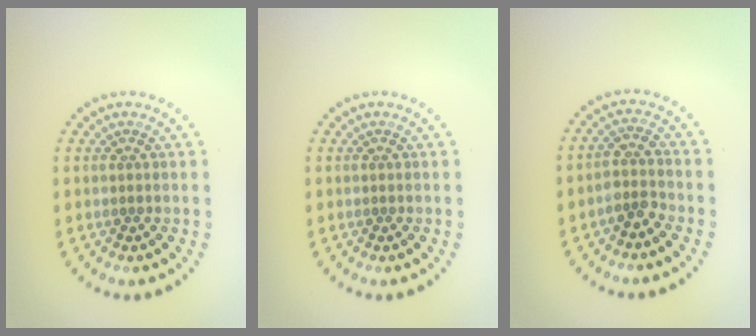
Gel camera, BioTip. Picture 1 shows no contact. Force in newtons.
{"total": 0.0}
{"total": 2.2, "press": 1.8, "slide": 1.2}